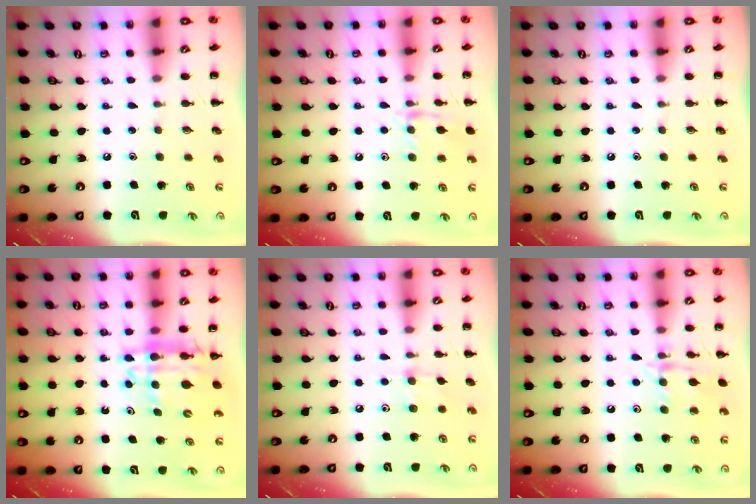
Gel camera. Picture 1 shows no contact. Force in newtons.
{"total": 10.3, "press": 10.3, "slide": 0.9}
{"total": 0.0}
{"total": 12.2, "press": 11.5, "slide": 4.0}
{"total": 4.0, "press": 3.8, "slide": 1.1}
{"total": 11.2, "press": 11.1, "slide": 0.7}